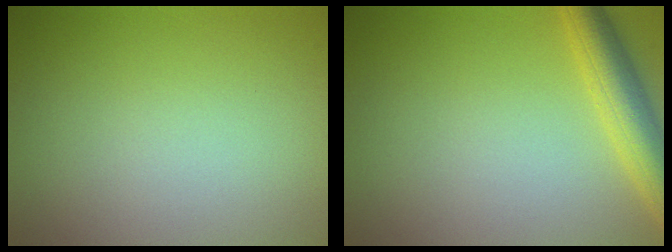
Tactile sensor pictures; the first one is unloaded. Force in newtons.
{"total": 4.5, "press": 4.4, "slide": 0.2}